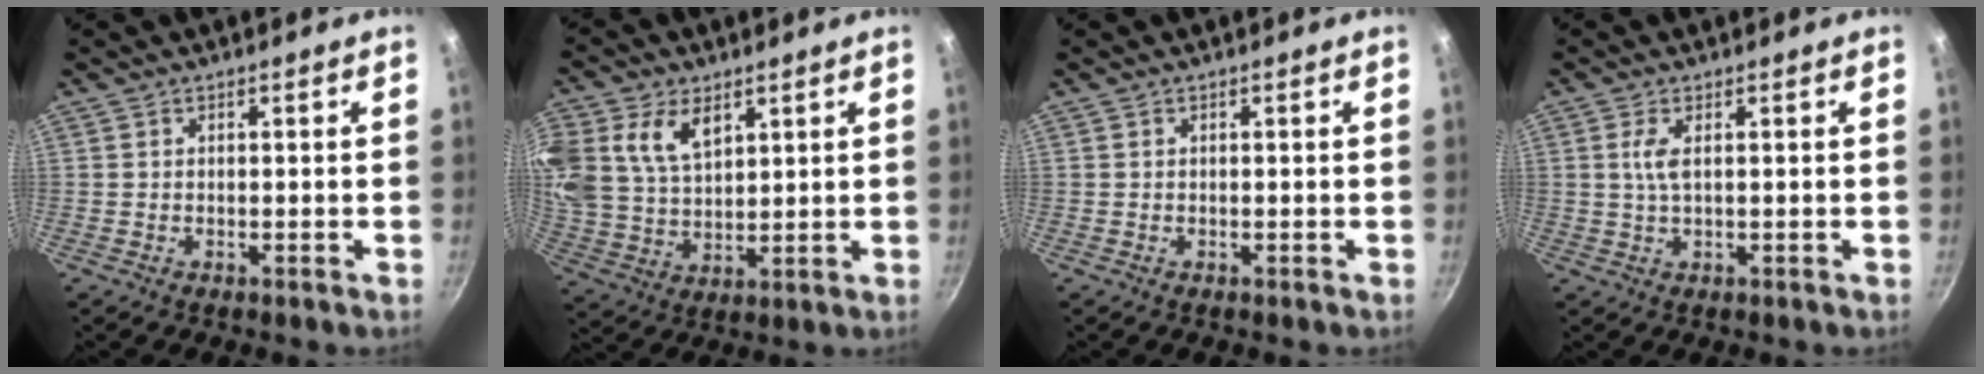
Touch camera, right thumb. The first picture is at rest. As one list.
[{"total": 14.4, "force": [6.1, 9.6, 8.9], "torque": [-0.183, -0.011, 0.125]}, {"total": 0.0}, {"total": 3.0, "force": [0.7, 1.0, 2.7], "torque": [-0.064, 0.001, 0.016]}]